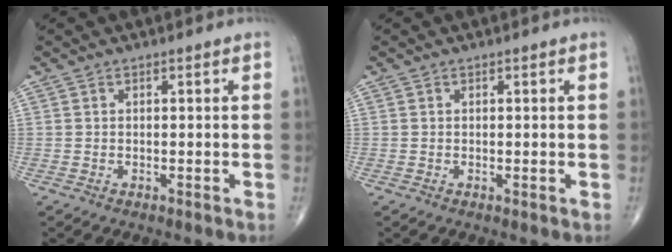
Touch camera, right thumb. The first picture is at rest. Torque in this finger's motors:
{"motor_torque": [0.21, 0.12, 0.12, 0.01, 0.05]}